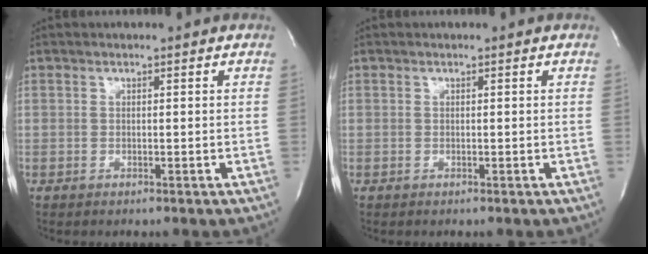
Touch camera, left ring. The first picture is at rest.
{"total": 0.0}